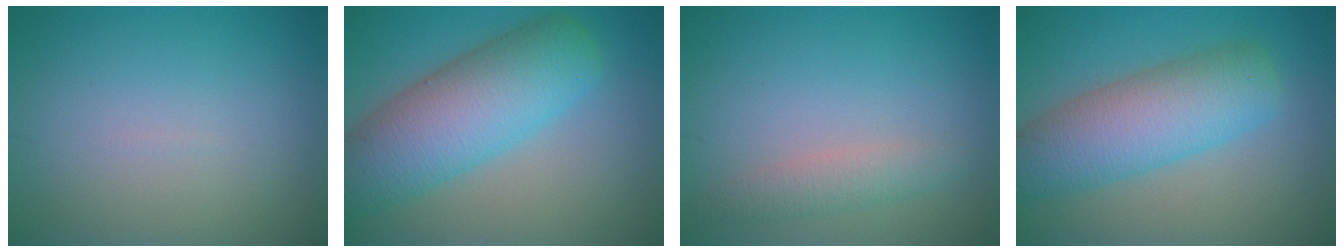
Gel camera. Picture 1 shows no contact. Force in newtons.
{"total": 9.0, "press": 9.0, "slide": 0.4}
{"total": 2.0, "press": 2.0, "slide": 0.1}
{"total": 7.3, "press": 7.3, "slide": 0.3}